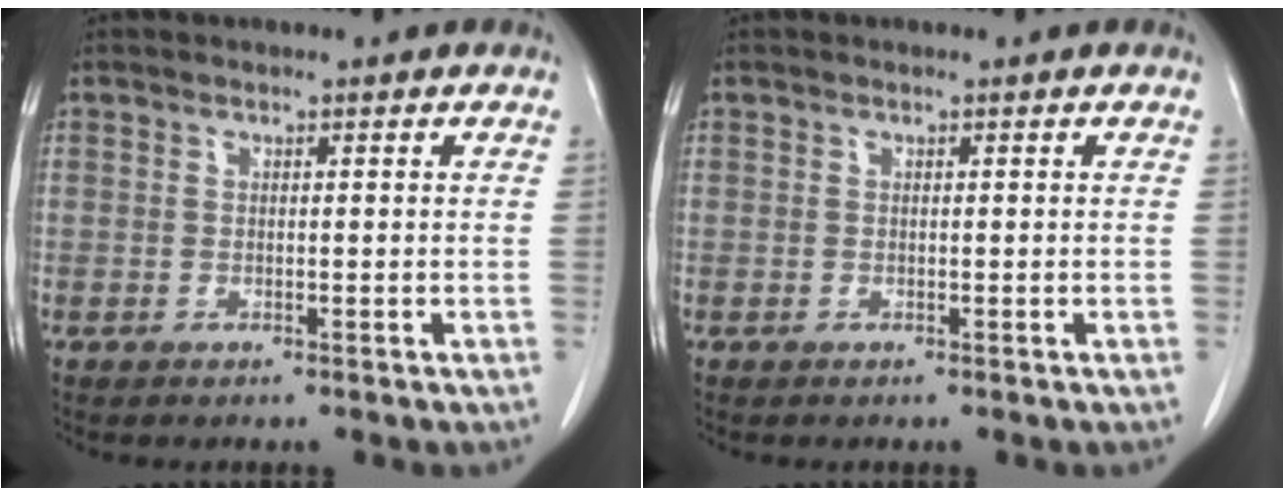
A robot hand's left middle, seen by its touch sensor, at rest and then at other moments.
{"total": 0.0}